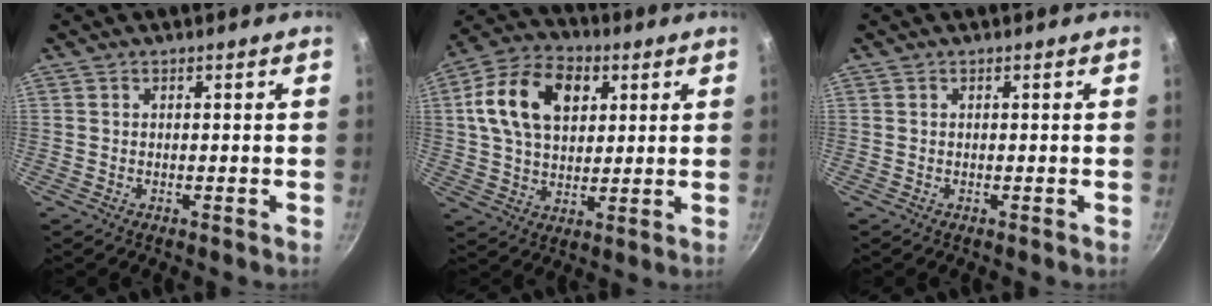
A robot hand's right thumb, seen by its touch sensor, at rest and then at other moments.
{"total": 16.4, "force": [4.7, 11.0, 11.1], "torque": [-0.174, 0.005, 0.070]}
{"total": 0.0}